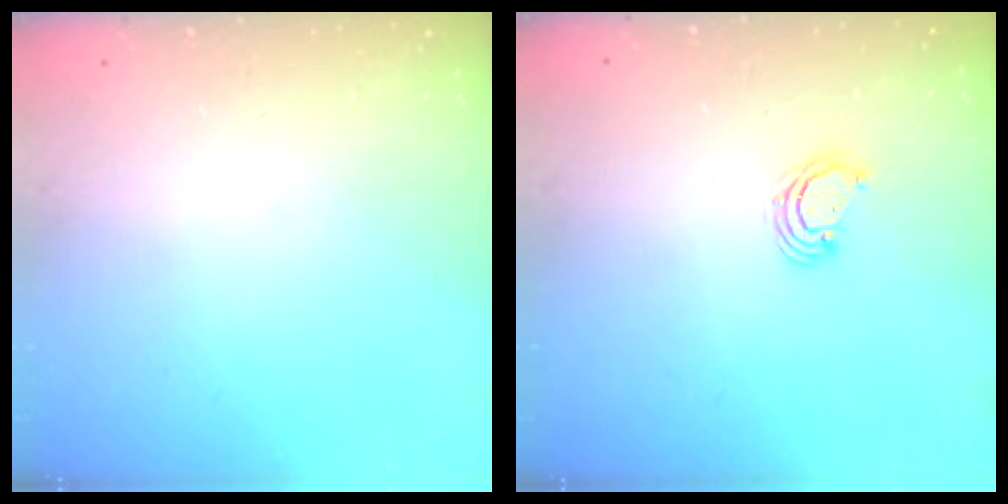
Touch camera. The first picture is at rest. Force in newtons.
{"total": 3.3, "press": 3.3, "slide": 0.4}